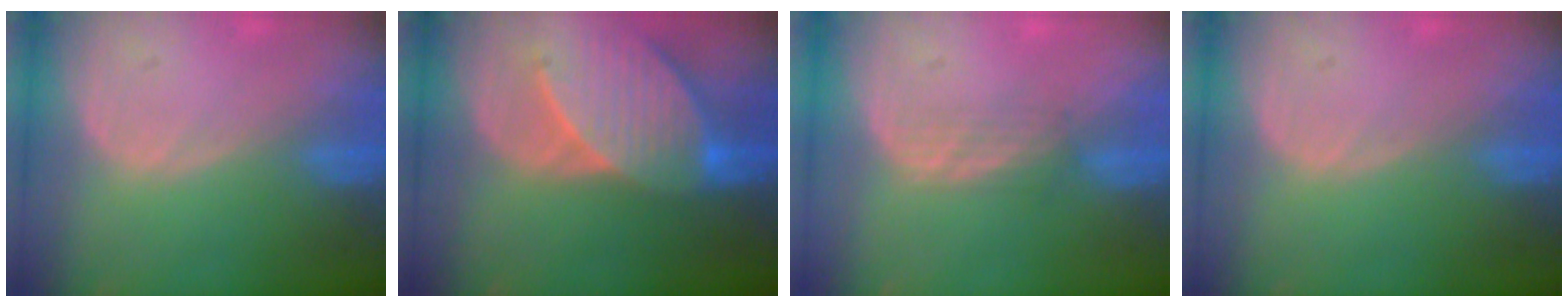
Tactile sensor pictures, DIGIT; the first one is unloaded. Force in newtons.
{"total": 9.6, "press": 8.7, "slide": 4.0}
{"total": 2.2, "press": 2.2, "slide": 0.4}
{"total": 0.0}